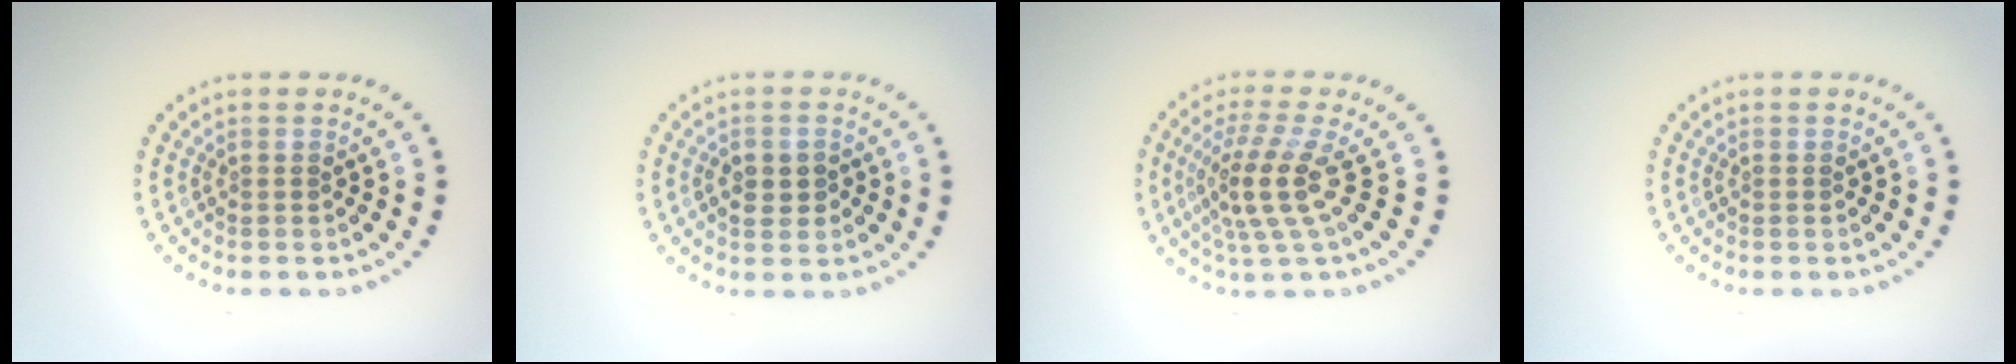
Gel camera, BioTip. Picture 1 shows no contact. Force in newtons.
{"total": 2.2, "press": 2.2, "slide": 0.2}
{"total": 4.0, "press": 2.8, "slide": 2.9}
{"total": 0.0}